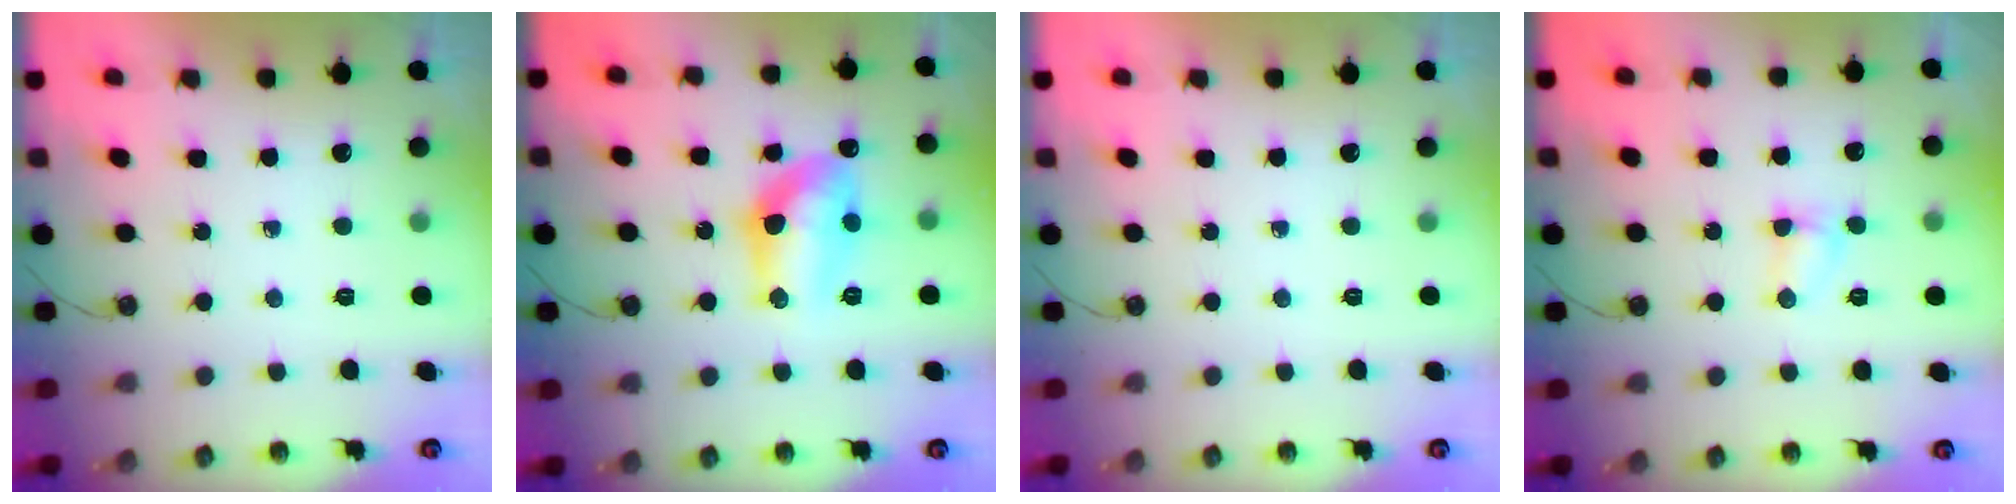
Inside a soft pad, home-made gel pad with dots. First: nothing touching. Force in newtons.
{"total": 12.3, "press": 12.2, "slide": 1.1}
{"total": 0.0}
{"total": 3.7, "press": 3.6, "slide": 1.0}